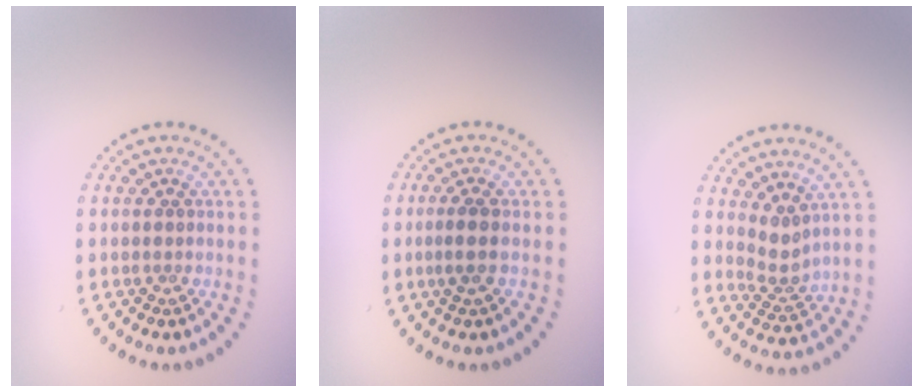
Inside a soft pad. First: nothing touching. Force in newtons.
{"total": 1.7, "press": 1.5, "slide": 0.9}
{"total": 2.0, "press": 1.3, "slide": 1.6}